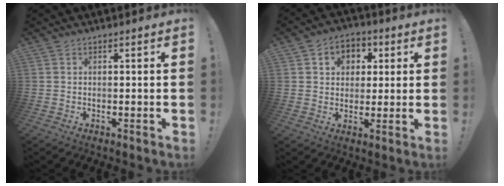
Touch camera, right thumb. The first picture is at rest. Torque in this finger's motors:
{"motor_torque": [-0.20, 0.28, 0.05, 0.07, 0.00]}